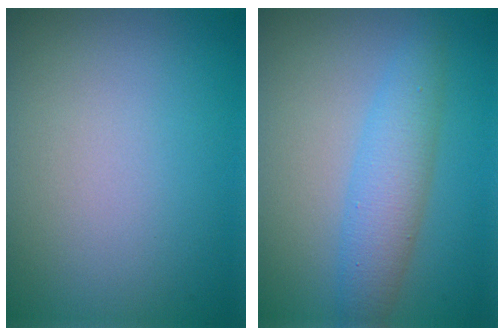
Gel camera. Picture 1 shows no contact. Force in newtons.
{"total": 3.7, "press": 3.7, "slide": 0.1}